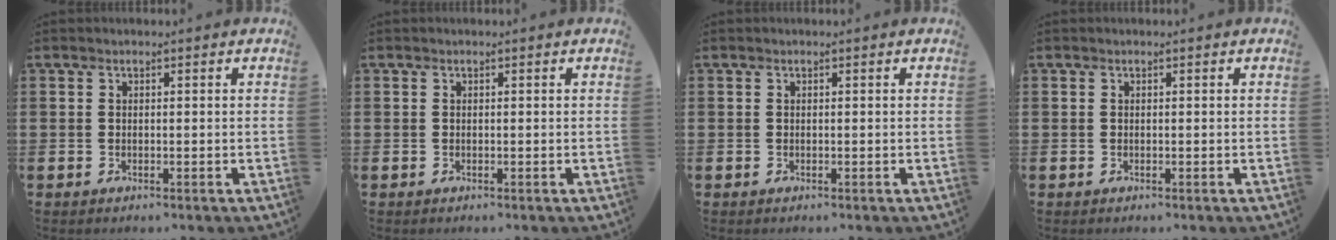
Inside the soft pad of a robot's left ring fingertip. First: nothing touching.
{"total": 0.0}
{"total": 0.0}
{"total": 0.0}